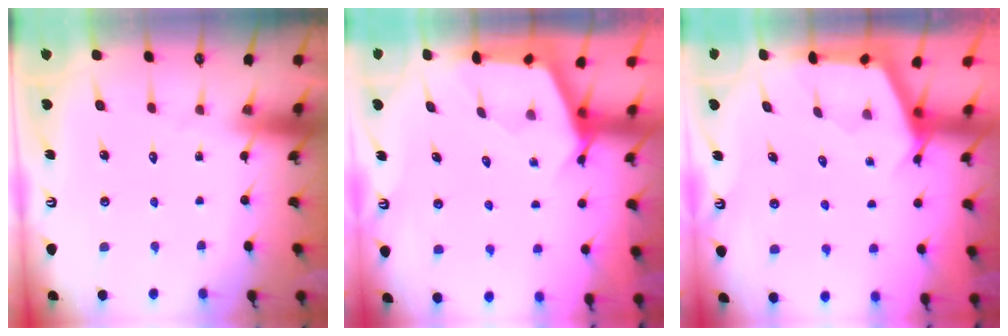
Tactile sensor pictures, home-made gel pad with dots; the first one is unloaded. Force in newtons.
{"total": 2.7, "press": 2.7, "slide": 0.3}
{"total": 2.9, "press": 2.8, "slide": 0.4}